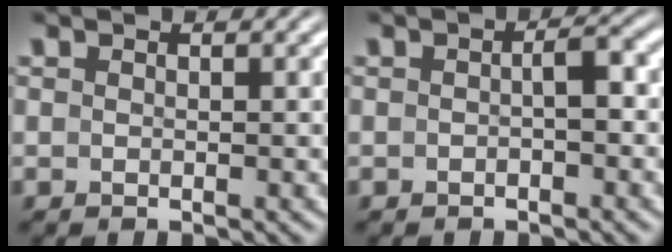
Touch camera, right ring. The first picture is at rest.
{"total": 1.4, "force": [-0.5, 0.3, 1.3], "torque": [-0.015, 0.001, -0.007]}